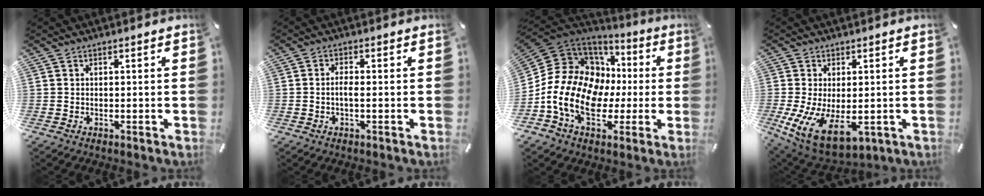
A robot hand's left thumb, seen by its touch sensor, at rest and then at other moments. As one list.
[{"total": 2.6, "force": [-0.6, 0.8, 2.4], "torque": [-0.052, 0.001, -0.013]}, {"total": 18.8, "force": [-2.5, 14.8, 11.3], "torque": [-0.232, -0.002, -0.038]}, {"total": 12.1, "force": [-1.9, 6.5, 10.0], "torque": [-0.204, -0.010, -0.024]}]